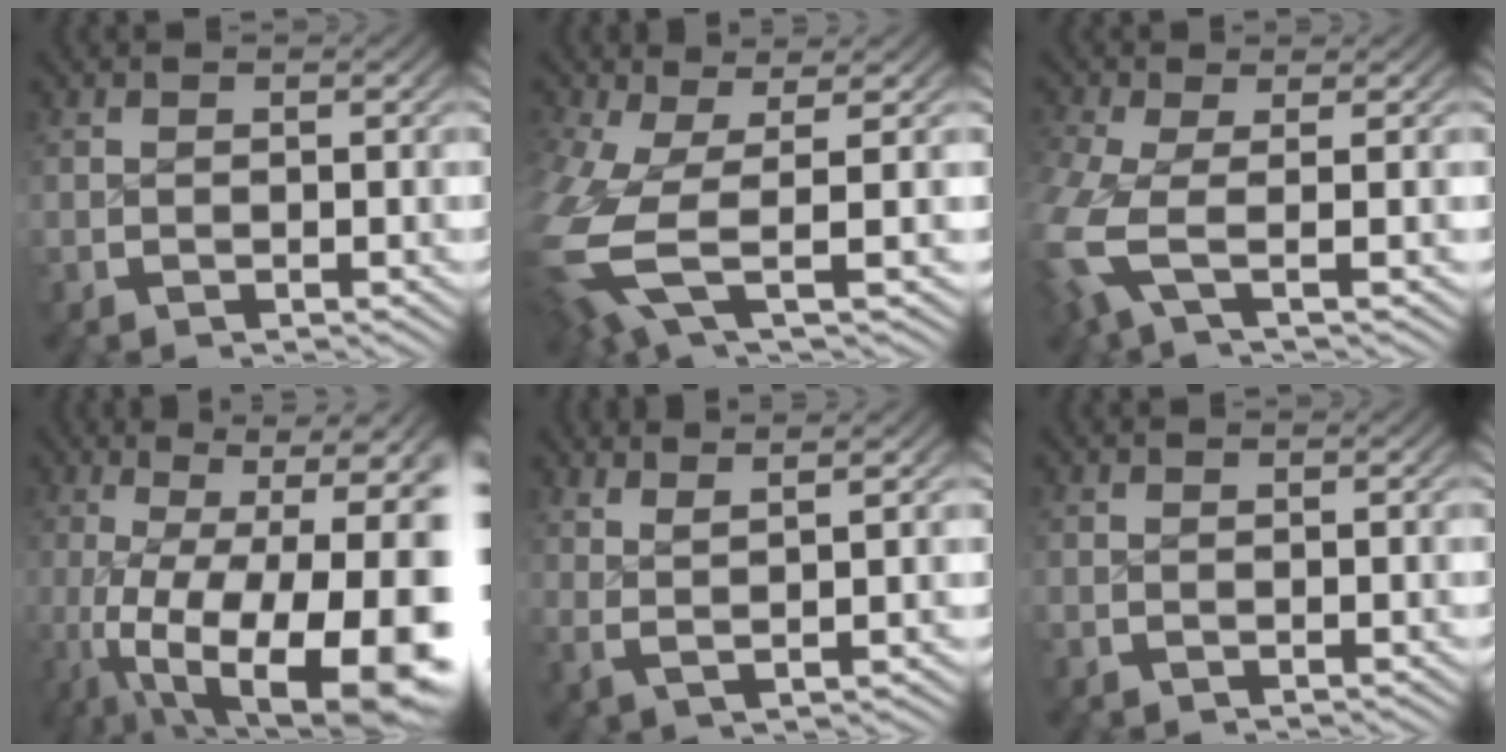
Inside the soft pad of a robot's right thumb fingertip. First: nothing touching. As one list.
[{"total": 9.4, "force": [-1.0, 5.0, 7.8], "torque": [-0.213, -0.042, 0.002]}, {"total": 5.7, "force": [-0.8, 3.1, 4.8], "torque": [-0.146, -0.023, -0.008]}, {"total": 21.0, "force": [-4.3, 11.8, 16.8], "torque": [-0.298, -0.073, -0.026]}, {"total": 3.8, "force": [2.6, 0.5, 2.7], "torque": [-0.047, 0.002, 0.052]}, {"total": 0.0}]